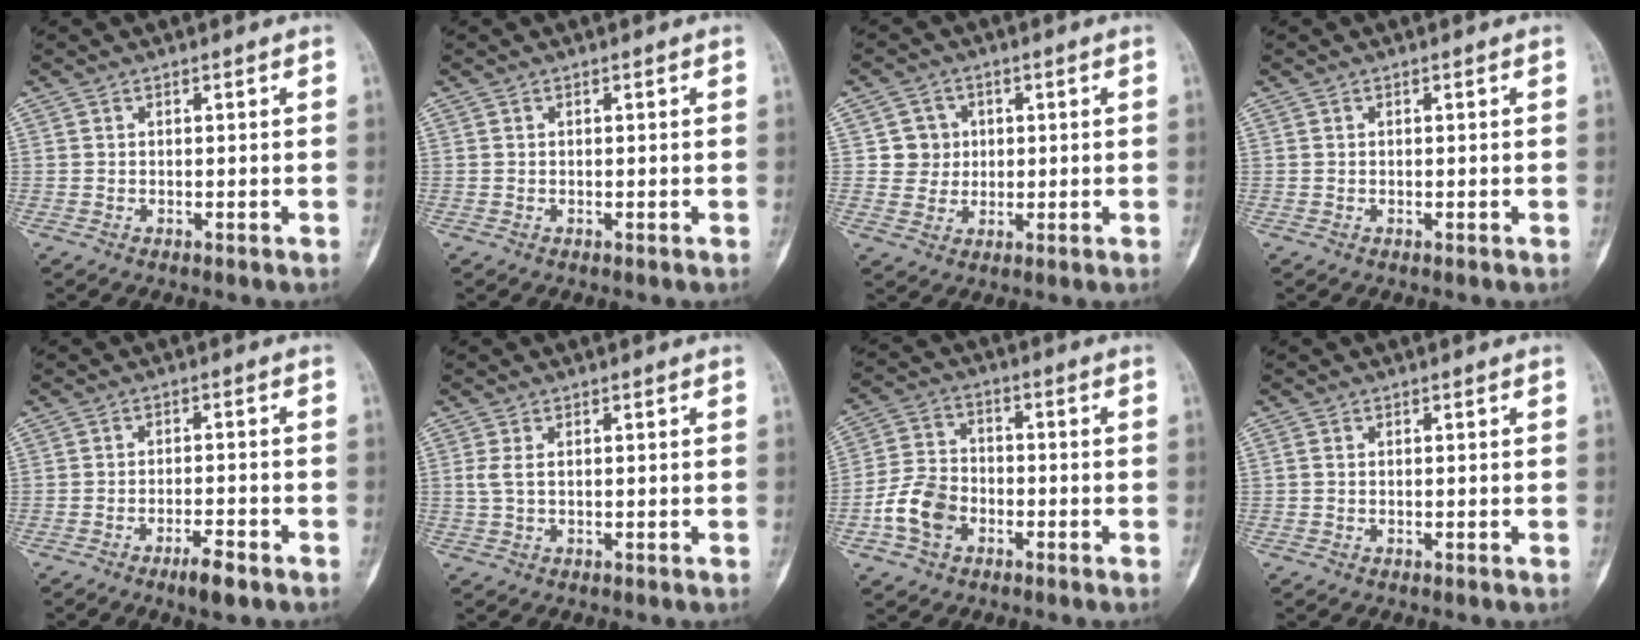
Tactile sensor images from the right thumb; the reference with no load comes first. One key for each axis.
{"total": 0.0}
{"total": 5.0, "fx": 1.0, "fy": 4.9, "fz": 0.6, "tx": 0.022, "ty": 0.003, "tz": 0.013}
{"total": 0.0}
{"total": 4.5, "fx": -3.0, "fy": 1.0, "fz": 3.2, "tx": -0.057, "ty": 0.013, "tz": -0.048}
{"total": 2.1, "fx": 0.4, "fy": 1.0, "fz": 1.8, "tx": -0.051, "ty": 0.005, "tz": 0.011}
{"total": 9.0, "fx": -3.4, "fy": 6.5, "fz": 5.2, "tx": -0.094, "ty": 0.025, "tz": -0.067}
{"total": 0.6, "fx": 0.0, "fy": 0.4, "fz": 0.4, "tx": -0.013, "ty": -0.001, "tz": 0.001}